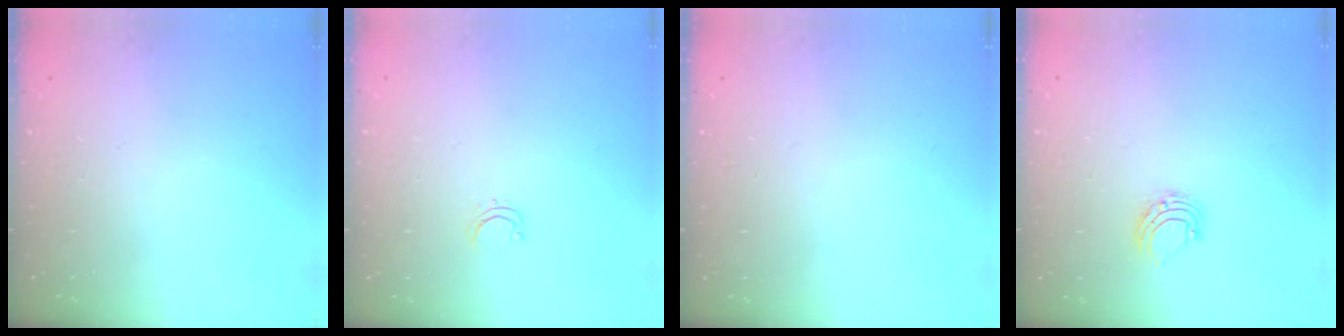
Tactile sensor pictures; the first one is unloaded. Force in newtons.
{"total": 2.8, "press": 2.8, "slide": 0.2}
{"total": 0.0}
{"total": 5.5, "press": 5.4, "slide": 0.6}